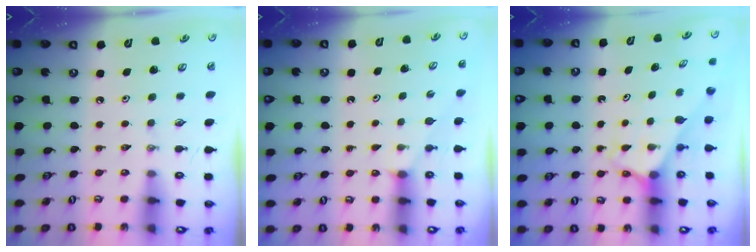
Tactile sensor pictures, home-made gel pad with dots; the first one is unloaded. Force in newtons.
{"total": 2.2, "press": 2.2, "slide": 0.3}
{"total": 2.5, "press": 2.5, "slide": 0.2}